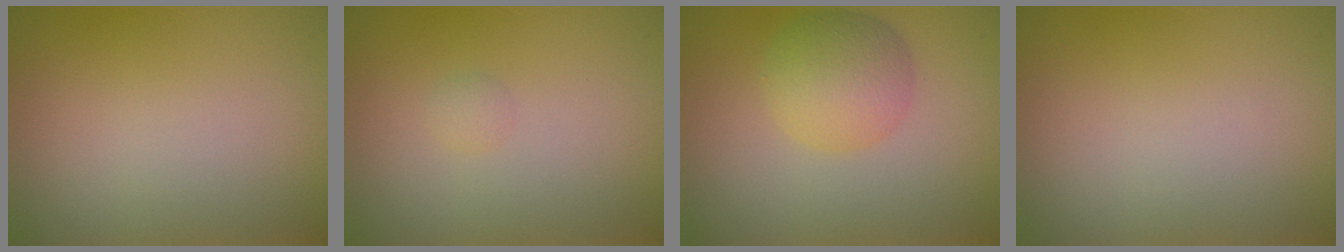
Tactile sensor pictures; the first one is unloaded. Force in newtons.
{"total": 0.6, "press": 0.6, "slide": 0.1}
{"total": 4.0, "press": 4.0, "slide": 0.0}
{"total": 0.0}